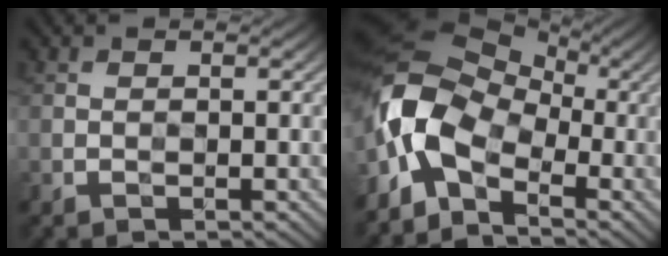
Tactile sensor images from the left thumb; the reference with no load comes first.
{"total": 11.4, "force": [-3.0, 6.9, 8.5], "torque": [-0.190, 0.005, -0.082]}